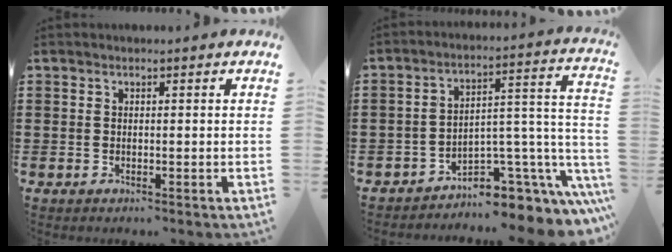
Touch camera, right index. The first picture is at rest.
{"total": 5.3, "force": [-3.6, 2.8, 2.6], "torque": [-0.043, -0.017, -0.064]}